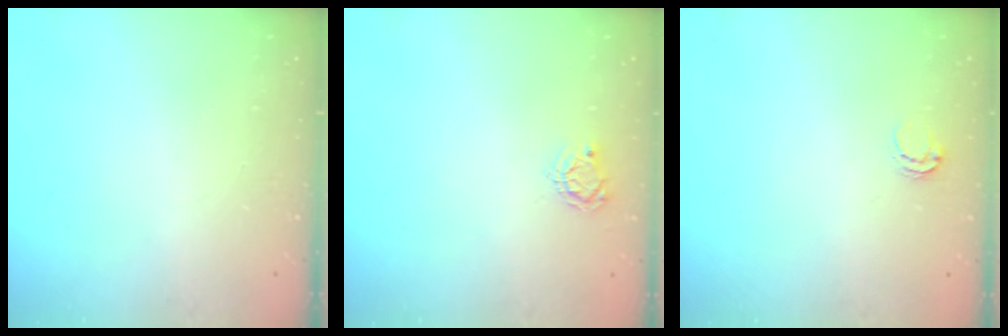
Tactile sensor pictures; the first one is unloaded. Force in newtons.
{"total": 4.3, "press": 4.2, "slide": 0.5}
{"total": 3.9, "press": 3.9, "slide": 0.2}